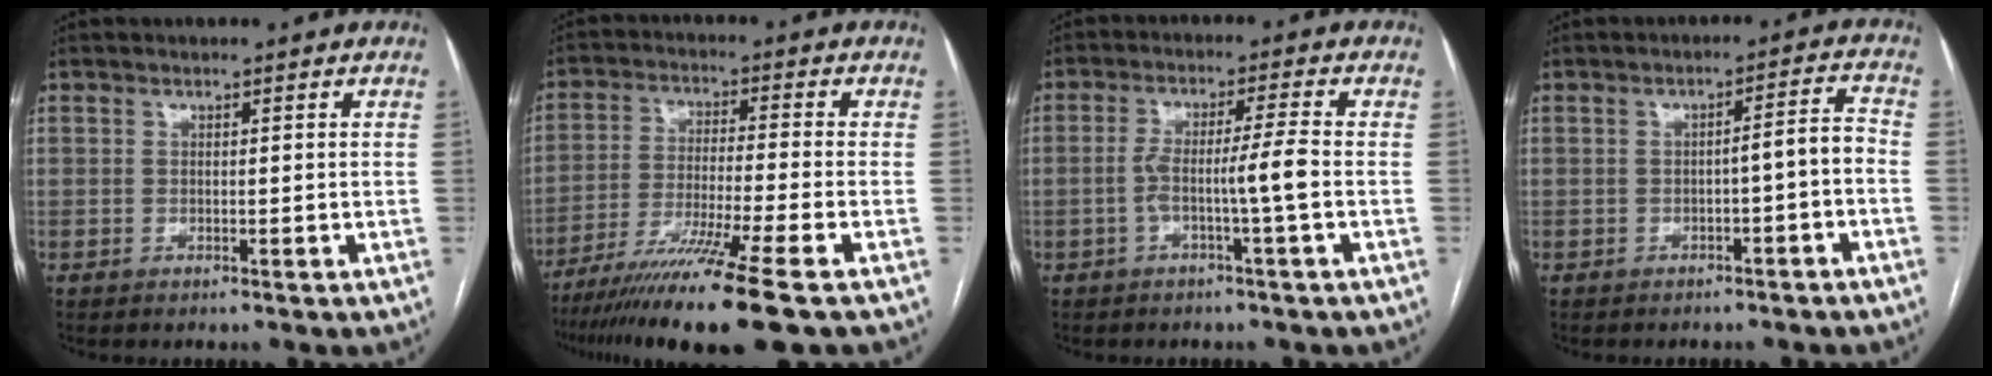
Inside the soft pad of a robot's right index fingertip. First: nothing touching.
{"total": 14.6, "force": [-10.5, -2.0, 10.0], "torque": [-0.177, -0.047, -0.176]}
{"total": 5.5, "force": [-1.5, -0.9, 5.3], "torque": [-0.095, 0.011, -0.025]}
{"total": 4.1, "force": [-1.8, 0.4, 3.7], "torque": [-0.045, 0.019, -0.024]}